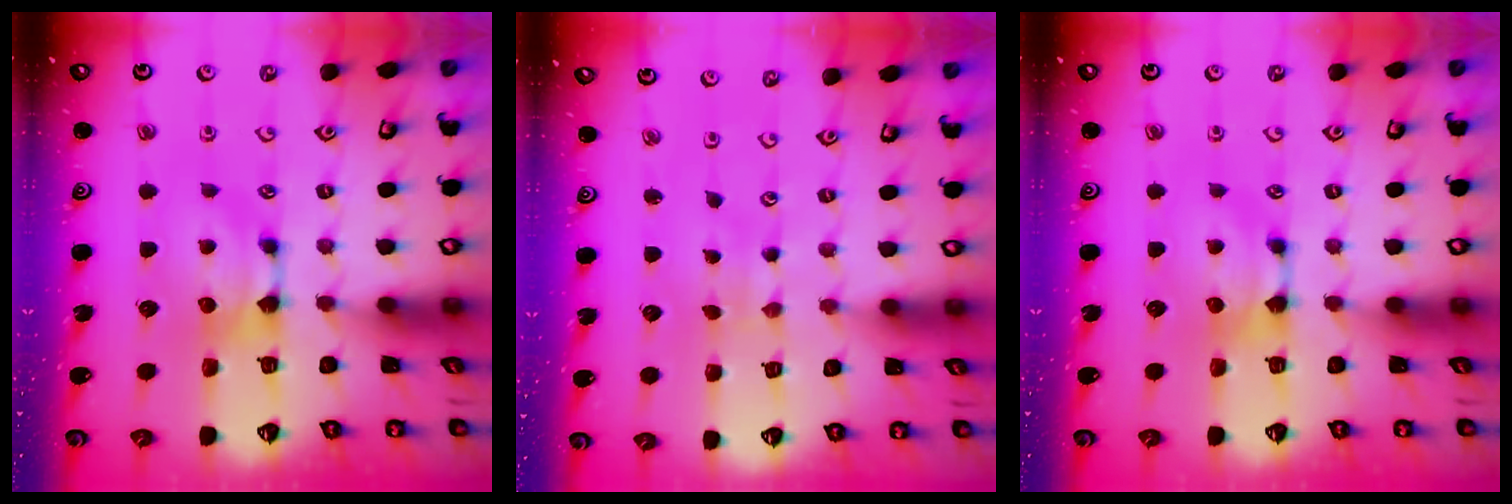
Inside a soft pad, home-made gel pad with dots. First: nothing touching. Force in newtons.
{"total": 4.3, "press": 4.3, "slide": 0.2}
{"total": 0.0}